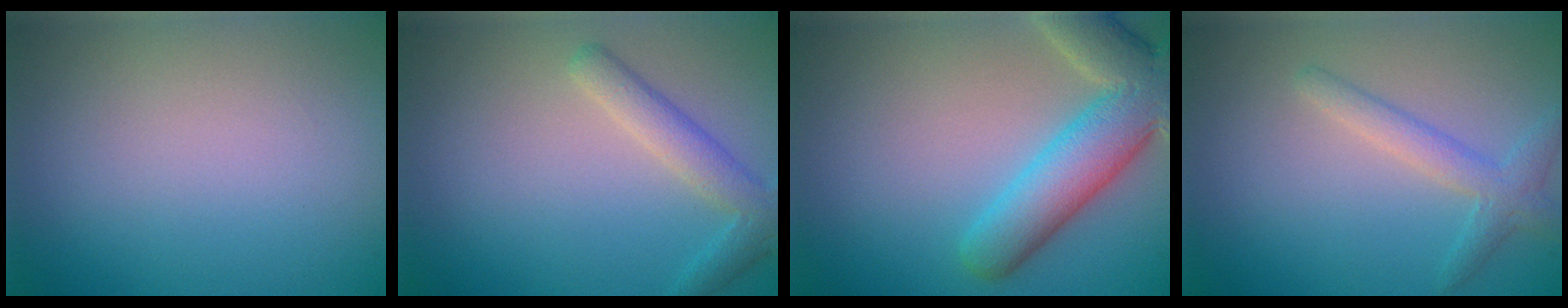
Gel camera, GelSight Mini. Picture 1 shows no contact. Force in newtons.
{"total": 2.1, "press": 2.1, "slide": 0.3}
{"total": 7.5, "press": 7.4, "slide": 0.6}
{"total": 2.4, "press": 2.4, "slide": 0.0}